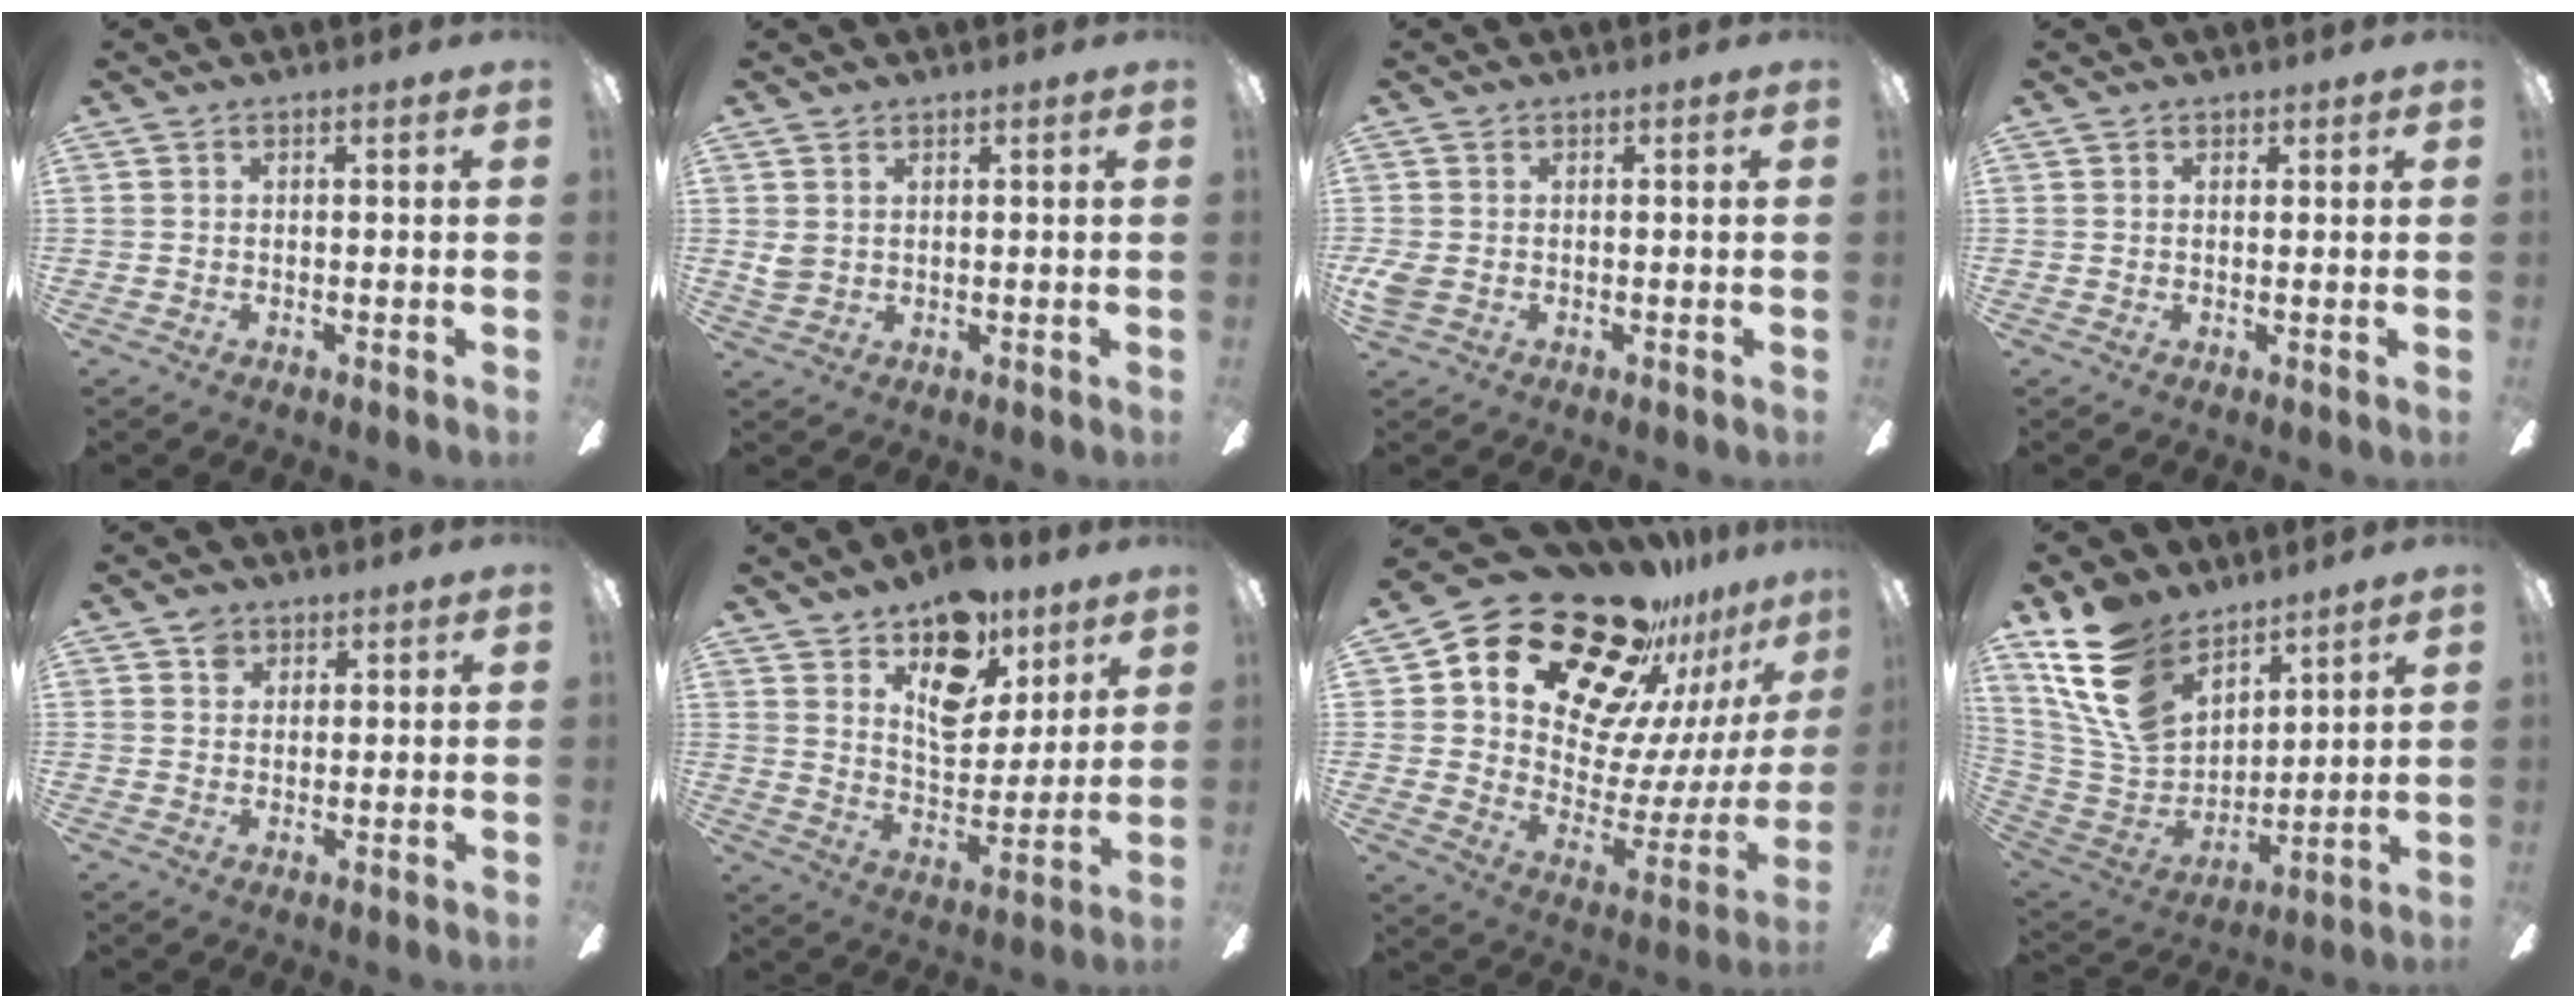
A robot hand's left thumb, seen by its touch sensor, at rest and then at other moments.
{"total": 2.6, "force": [1.3, 2.0, 1.1], "torque": [-0.023, 0.003, 0.026]}
{"total": 2.9, "force": [-0.5, 2.2, 1.8], "torque": [-0.044, 0.001, -0.012]}
{"total": 0.9, "force": [0.7, 0.5, 0.3], "torque": [0.003, -0.002, 0.011]}
{"total": 2.9, "force": [1.9, 2.1, 0.9], "torque": [-0.005, -0.002, 0.033]}
{"total": 15.2, "force": [9.6, 8.8, 7.9], "torque": [-0.104, -0.053, 0.172]}
{"total": 24.9, "force": [20.3, 11.3, 8.9], "torque": [-0.136, -0.154, 0.367]}
{"total": 18.8, "force": [11.8, 11.0, 9.6], "torque": [-0.238, -0.059, 0.222]}